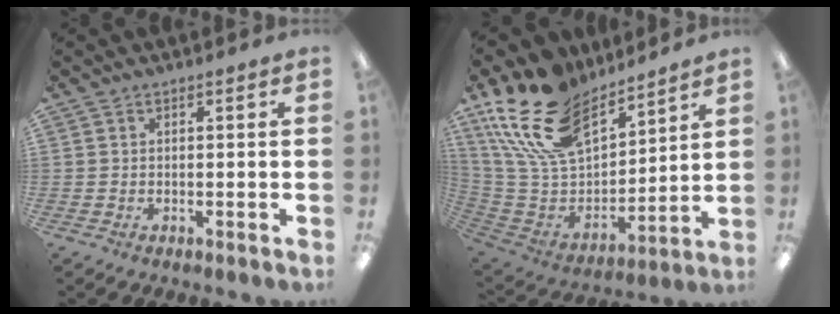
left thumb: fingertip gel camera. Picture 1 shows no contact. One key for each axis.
{"total": 23.0, "fx": 15.6, "fy": 12.0, "fz": 11.8, "tx": -0.255, "ty": -0.089, "tz": 0.287}